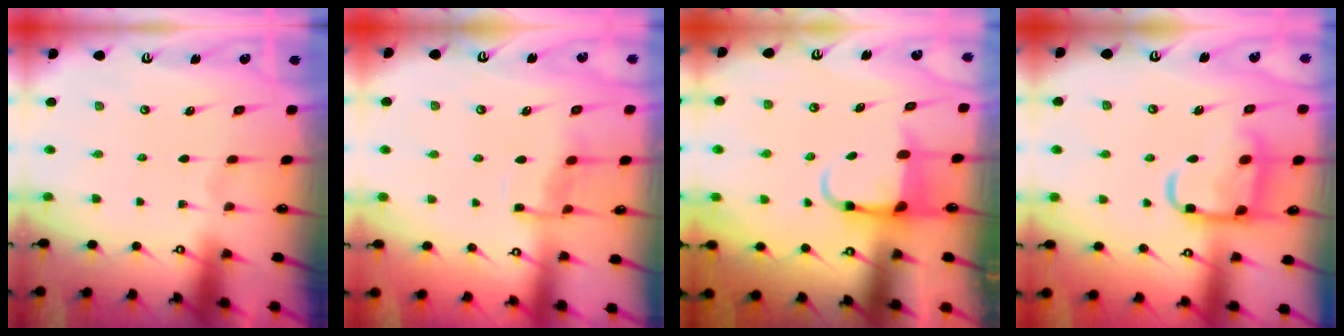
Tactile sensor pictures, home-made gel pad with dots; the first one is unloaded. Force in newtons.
{"total": 7.3, "press": 7.2, "slide": 0.7}
{"total": 4.7, "press": 4.7, "slide": 0.8}
{"total": 15.5, "press": 15.4, "slide": 1.2}